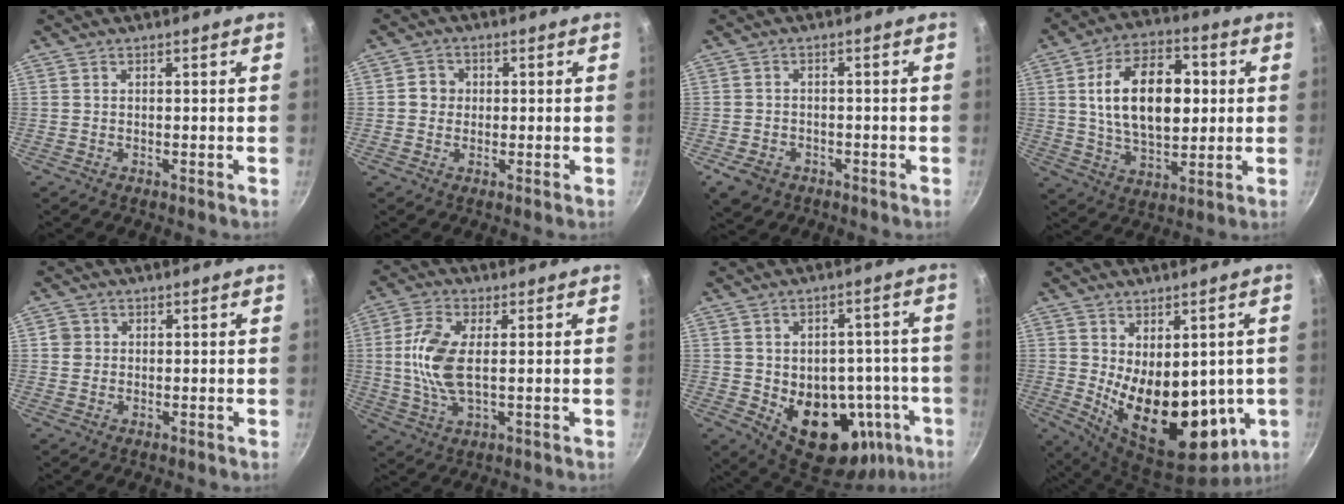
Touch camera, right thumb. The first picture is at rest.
{"total": 3.3, "force": [0.1, 3.1, 1.2], "torque": [-0.002, 0.007, -0.002]}
{"total": 4.7, "force": [-2.5, 3.5, 1.9], "torque": [-0.034, 0.009, -0.036]}
{"total": 18.3, "force": [2.8, 10.7, 14.6], "torque": [-0.212, 0.003, 0.048]}
{"total": 2.2, "force": [0.4, 2.1, 0.5], "torque": [0.002, 0.002, 0.005]}
{"total": 10.3, "force": [0.7, 4.7, 9.2], "torque": [-0.206, -0.003, 0.016]}
{"total": 19.2, "force": [-6.9, 11.9, 13.4], "torque": [-0.160, 0.021, -0.074]}
{"total": 20.3, "force": [-2.7, 11.2, 16.7], "torque": [-0.229, -0.028, -0.004]}